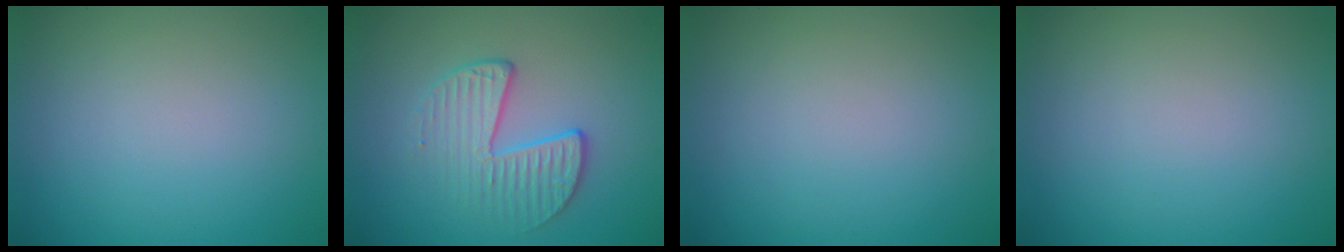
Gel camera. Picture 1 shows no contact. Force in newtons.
{"total": 3.4, "press": 2.8, "slide": 2.0}
{"total": 0.0}
{"total": 0.0}